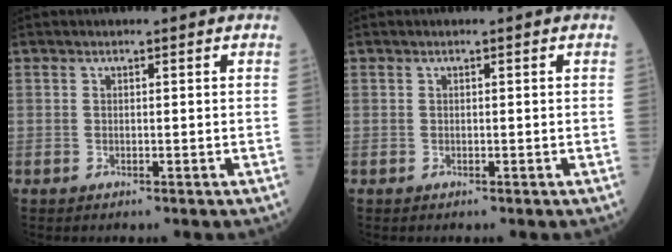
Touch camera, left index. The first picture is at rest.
{"total": 0.0}